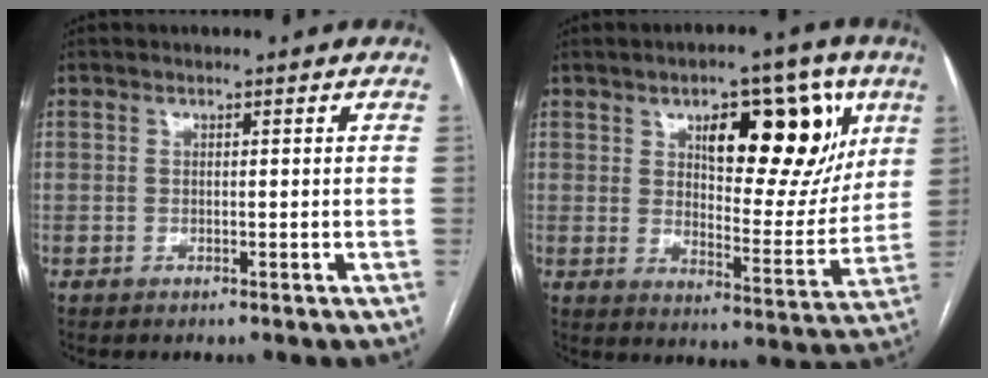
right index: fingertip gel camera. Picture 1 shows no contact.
{"total": 16.0, "force": [7.0, 6.2, 13.0], "torque": [-0.162, 0.013, 0.106]}